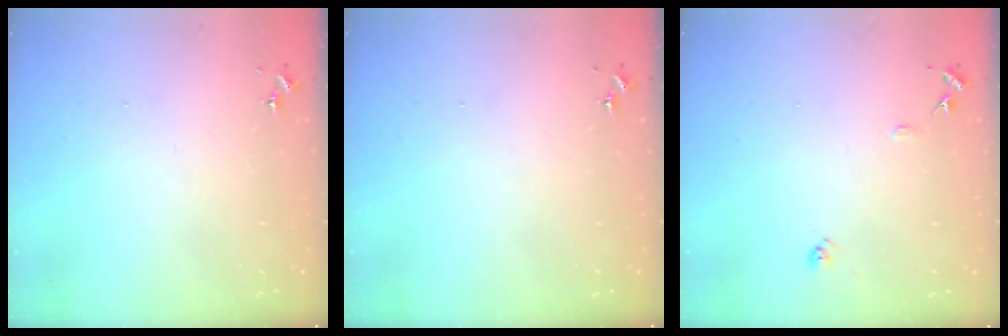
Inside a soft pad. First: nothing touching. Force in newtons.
{"total": 0.0}
{"total": 8.3, "press": 8.3, "slide": 0.7}